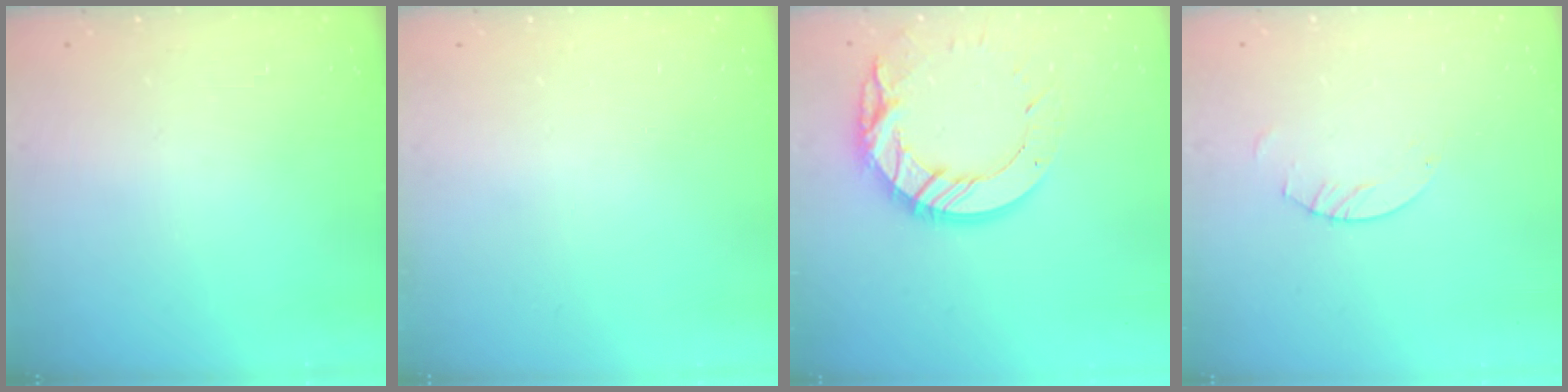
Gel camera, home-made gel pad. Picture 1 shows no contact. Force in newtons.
{"total": 0.0}
{"total": 15.9, "press": 15.8, "slide": 1.5}
{"total": 2.5, "press": 2.5, "slide": 0.1}